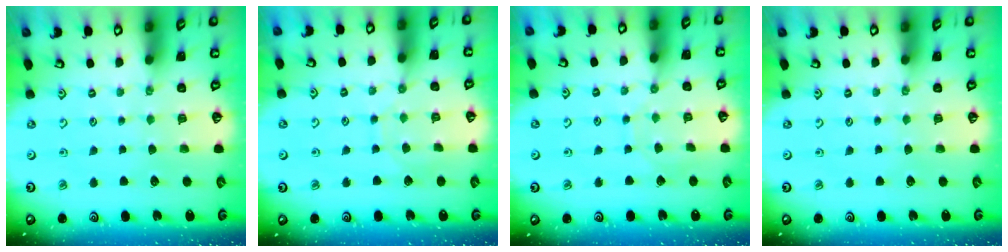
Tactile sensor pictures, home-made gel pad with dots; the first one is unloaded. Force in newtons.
{"total": 6.9, "press": 6.9, "slide": 0.6}
{"total": 6.4, "press": 6.4, "slide": 0.5}
{"total": 0.0}